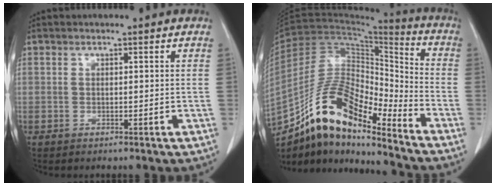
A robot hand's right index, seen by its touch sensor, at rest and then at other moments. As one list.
[{"total": 16.1, "force": [-12.1, 4.5, 9.6], "torque": [-0.173, 0.037, -0.216]}]